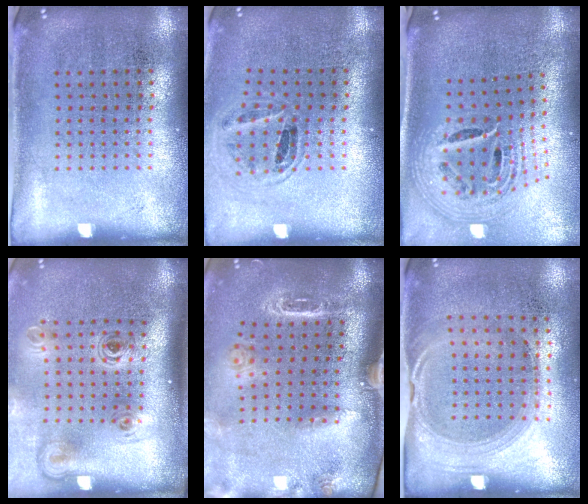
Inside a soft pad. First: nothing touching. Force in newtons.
{"total": 0.9, "press": 0.9, "slide": 0.3}
{"total": 2.7, "press": 1.8, "slide": 1.9}
{"total": 2.2, "press": 1.5, "slide": 1.7}
{"total": 2.2, "press": 1.9, "slide": 1.0}
{"total": 1.5, "press": 1.2, "slide": 0.8}